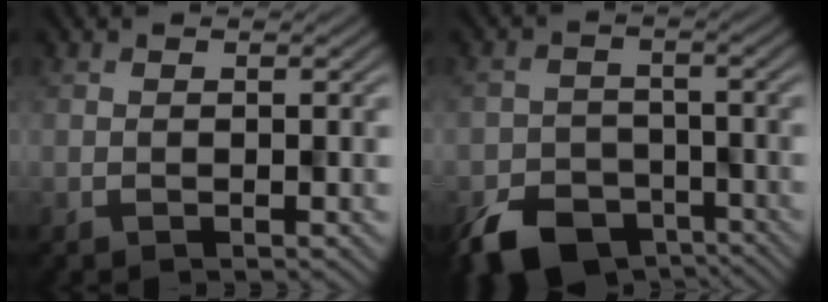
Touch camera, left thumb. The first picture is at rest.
{"total": 8.1, "force": [-5.9, 4.6, 3.2], "torque": [-0.057, -0.025, -0.093]}